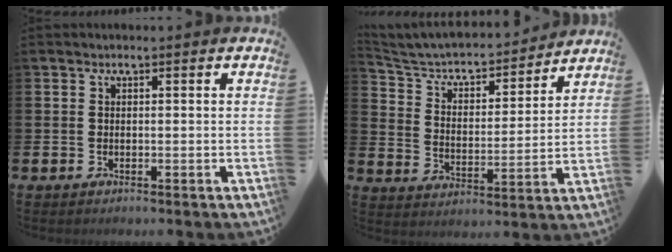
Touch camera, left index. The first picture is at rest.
{"total": 5.3, "force": [4.8, 1.9, 1.4], "torque": [-0.058, -0.040, 0.075]}